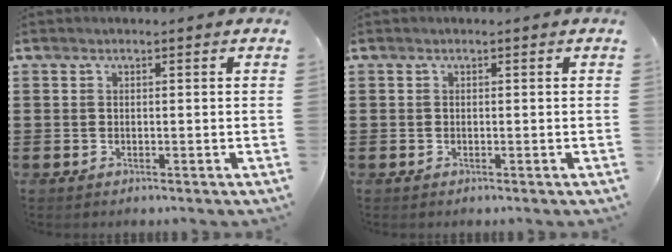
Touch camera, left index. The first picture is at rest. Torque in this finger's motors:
{"motor_torque": [-0.02, 0.01, 0.02, 0.00]}